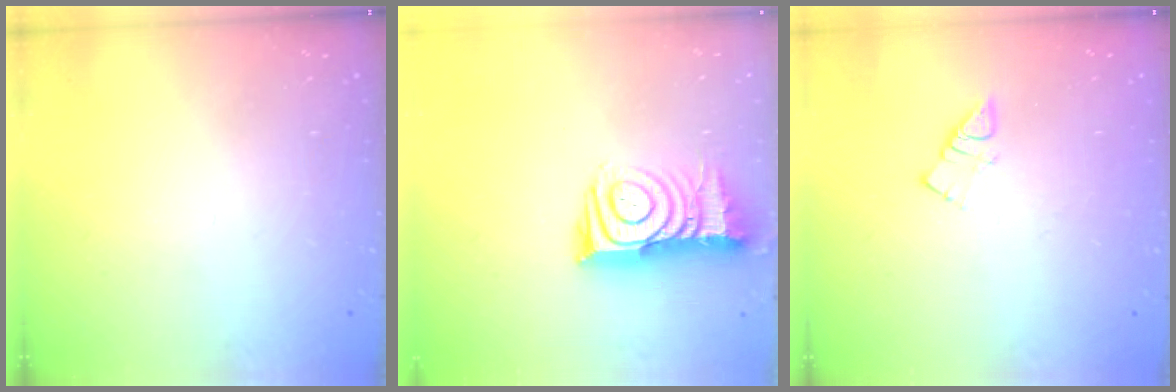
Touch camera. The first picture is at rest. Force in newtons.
{"total": 12.6, "press": 12.5, "slide": 1.0}
{"total": 4.0, "press": 4.0, "slide": 0.4}